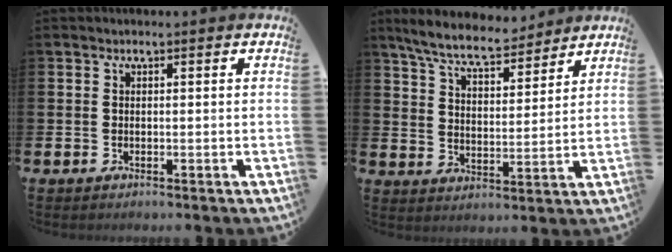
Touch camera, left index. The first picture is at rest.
{"total": 7.8, "force": [7.2, 1.3, 2.7], "torque": [-0.076, -0.034, 0.129]}